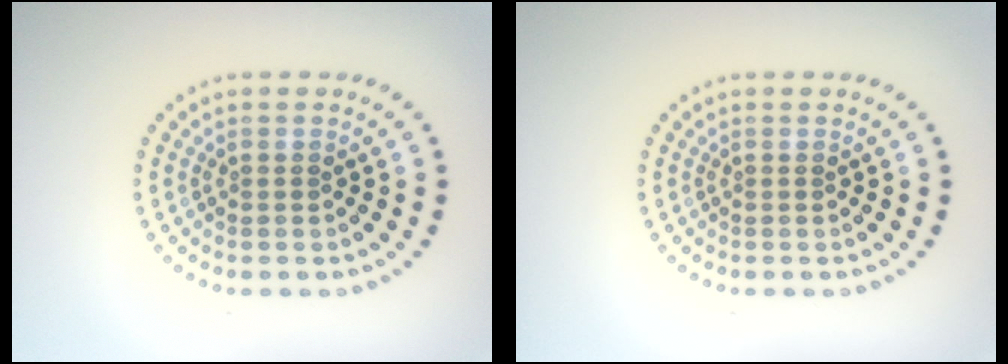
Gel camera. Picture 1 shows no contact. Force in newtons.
{"total": 0.0}